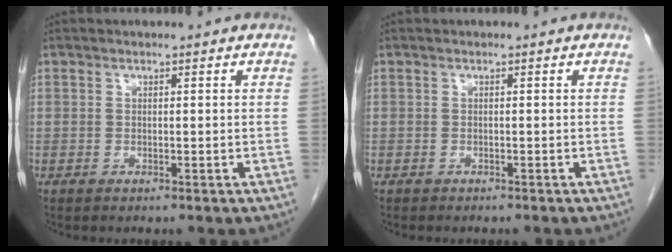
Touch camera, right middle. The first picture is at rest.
{"total": 1.4, "force": [-1.2, 0.5, 0.5], "torque": [-0.017, -0.002, -0.011]}